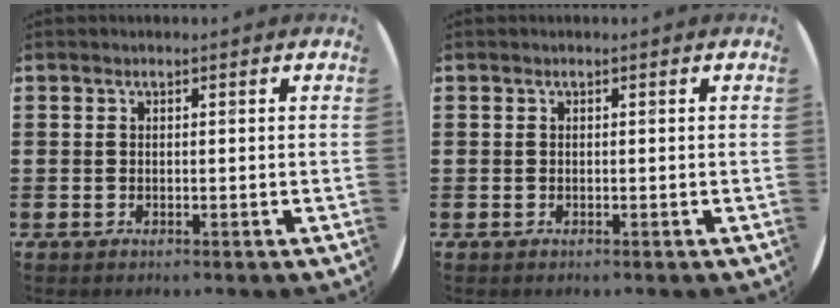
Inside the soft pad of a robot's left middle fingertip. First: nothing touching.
{"total": 0.0}